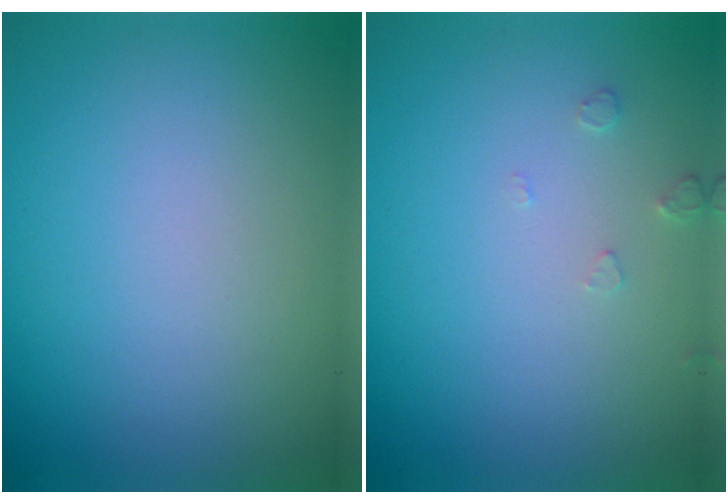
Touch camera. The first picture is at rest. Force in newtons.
{"total": 0.9, "press": 0.9, "slide": 0.2}